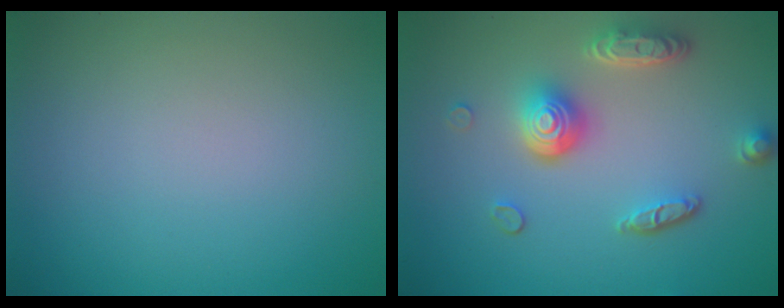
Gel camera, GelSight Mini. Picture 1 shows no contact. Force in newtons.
{"total": 5.0, "press": 3.7, "slide": 3.3}